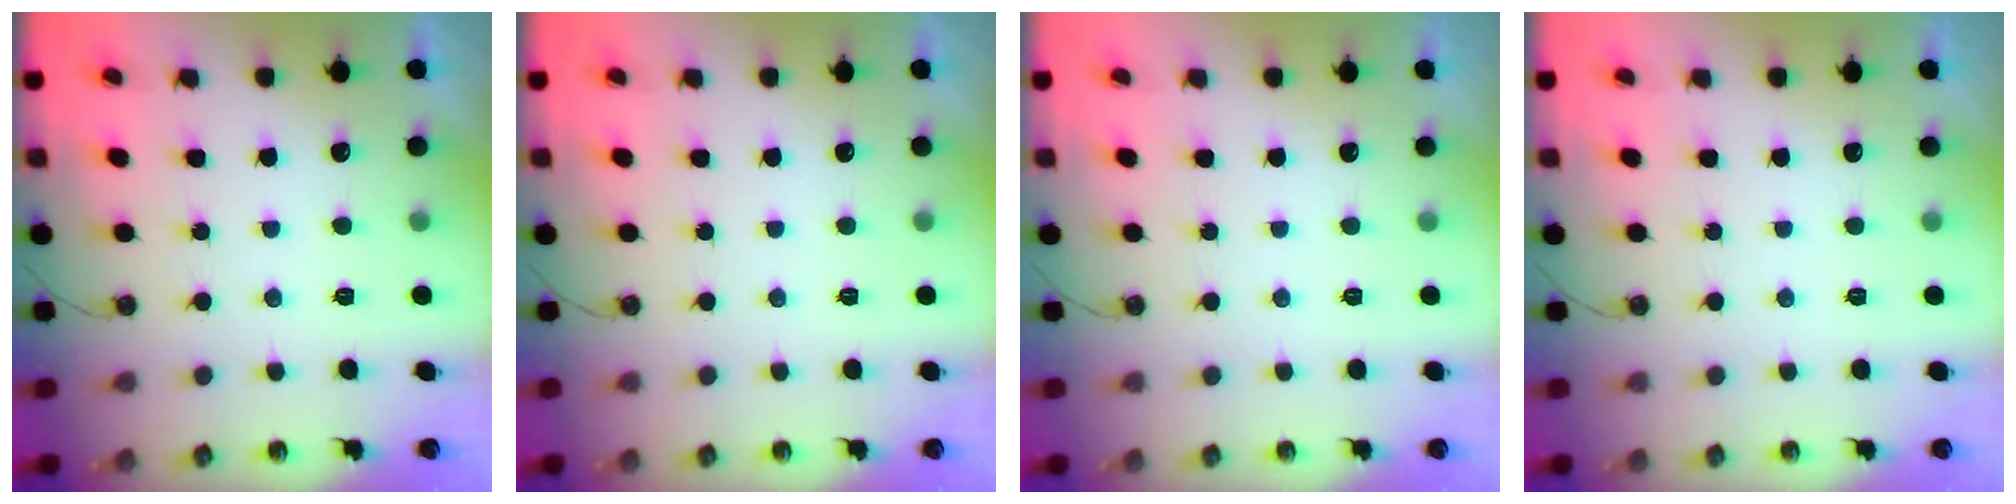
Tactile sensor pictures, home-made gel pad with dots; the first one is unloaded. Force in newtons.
{"total": 0.0}
{"total": 0.0}
{"total": 0.0}